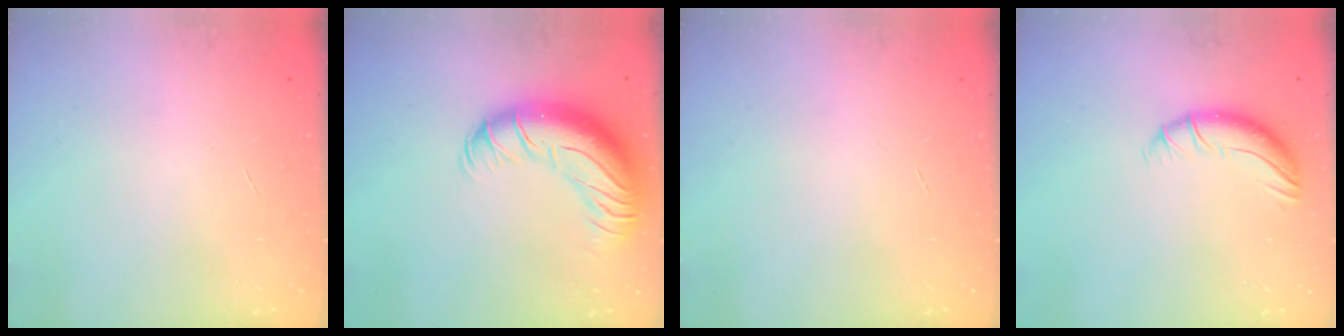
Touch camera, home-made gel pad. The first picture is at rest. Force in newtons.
{"total": 17.9, "press": 17.4, "slide": 3.9}
{"total": 0.0}
{"total": 6.9, "press": 6.8, "slide": 1.4}